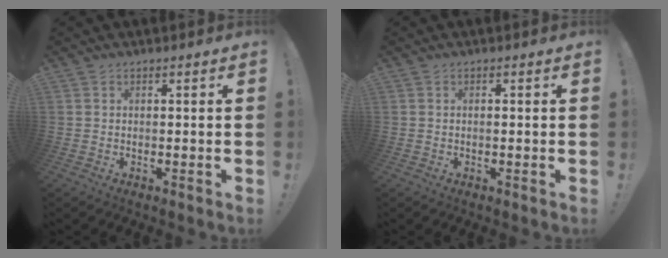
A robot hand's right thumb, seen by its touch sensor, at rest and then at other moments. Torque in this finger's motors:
{"motor_torque": [-0.23, -0.08, -0.20, 0.07, 0.05]}